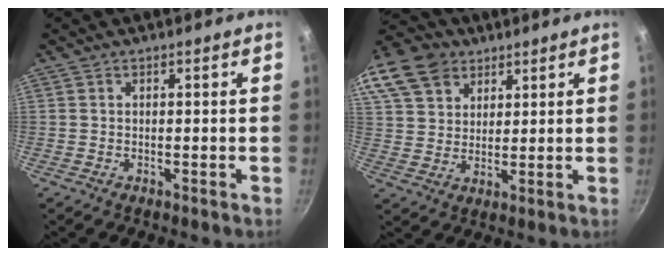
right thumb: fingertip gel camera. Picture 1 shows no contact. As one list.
[{"total": 20.8, "force": [11.8, 14.6, 8.9], "torque": [-0.217, 0.026, 0.224]}]